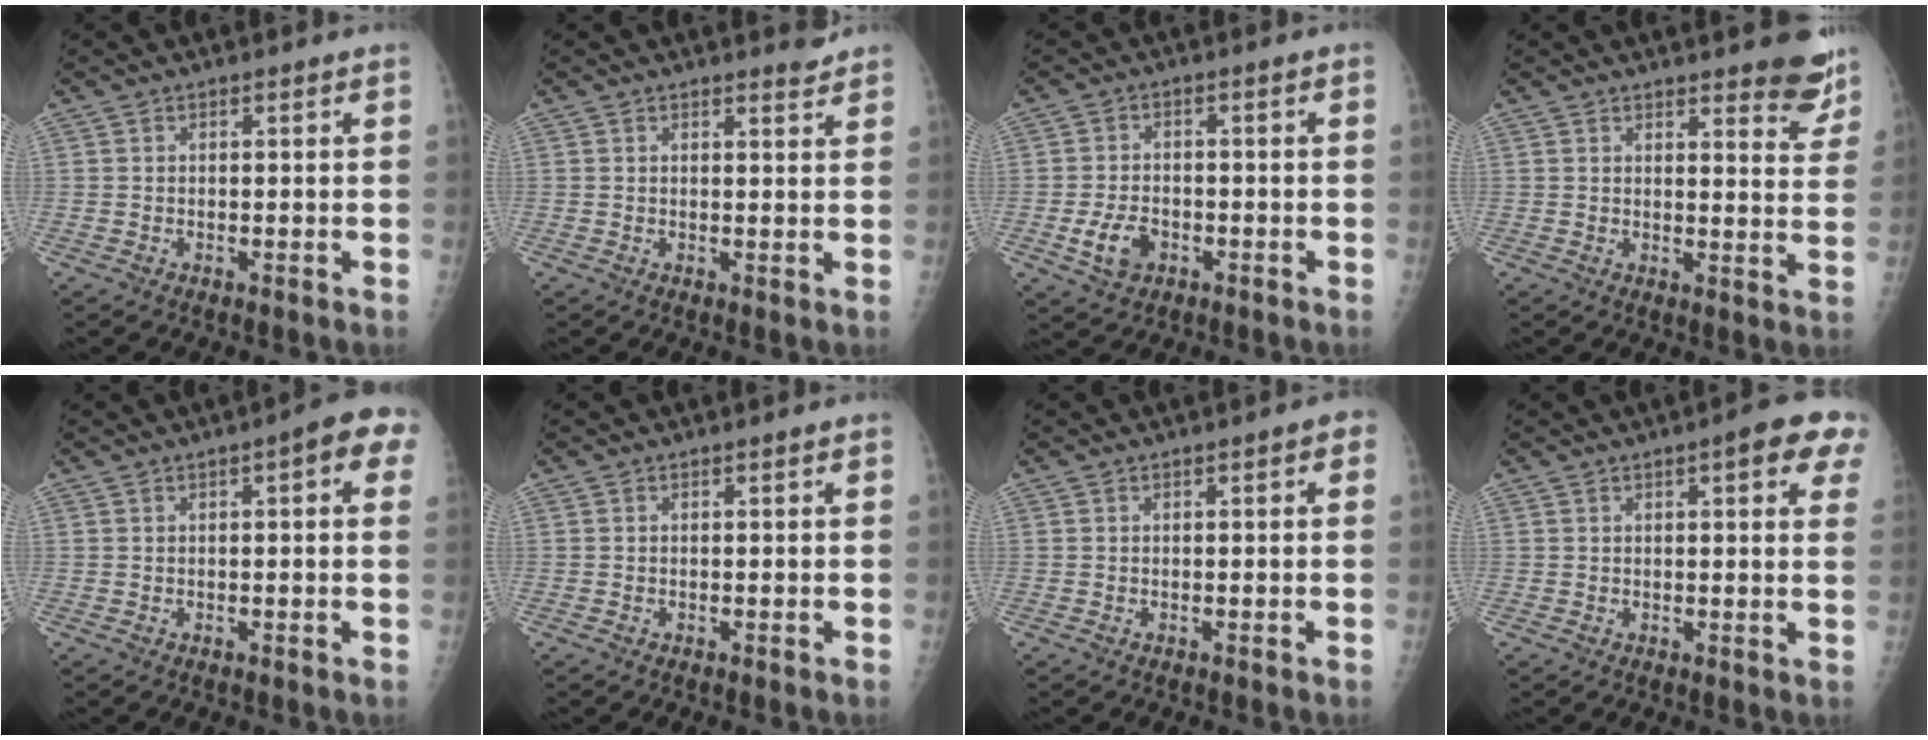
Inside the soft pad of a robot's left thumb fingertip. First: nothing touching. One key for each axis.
{"total": 1.6, "fx": 1.5, "fy": 0.1, "fz": 0.2, "tx": 0.001, "ty": -0.017, "tz": 0.019}
{"total": 5.6, "fx": -2.1, "fy": 3.9, "fz": 3.4, "tx": -0.059, "ty": 0.010, "tz": -0.035}
{"total": 7.7, "fx": 6.2, "fy": 2.2, "fz": 3.8, "tx": -0.013, "ty": -0.042, "tz": 0.065}
{"total": 6.2, "fx": 2.0, "fy": 1.8, "fz": 5.6, "tx": -0.057, "ty": 0.010, "tz": 0.015}
{"total": 0.0}
{"total": 1.4, "fx": 0.3, "fy": 0.5, "fz": 1.2, "tx": -0.011, "ty": 0.004, "tz": 0.000}
{"total": 7.9, "fx": 3.7, "fy": 1.9, "fz": 6.7, "tx": -0.058, "ty": -0.003, "tz": 0.035}